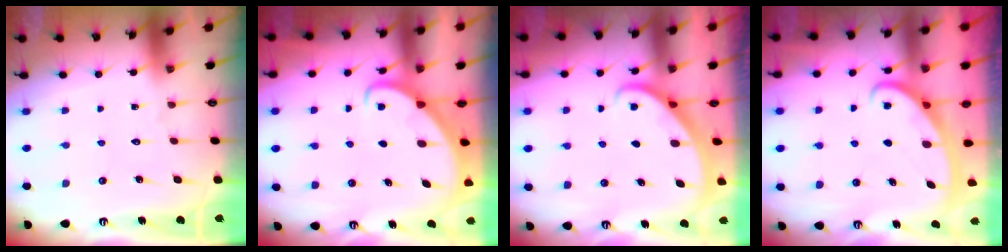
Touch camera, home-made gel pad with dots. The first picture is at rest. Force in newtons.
{"total": 2.0, "press": 2.0, "slide": 0.3}
{"total": 1.9, "press": 1.9, "slide": 0.2}
{"total": 2.8, "press": 2.8, "slide": 0.4}